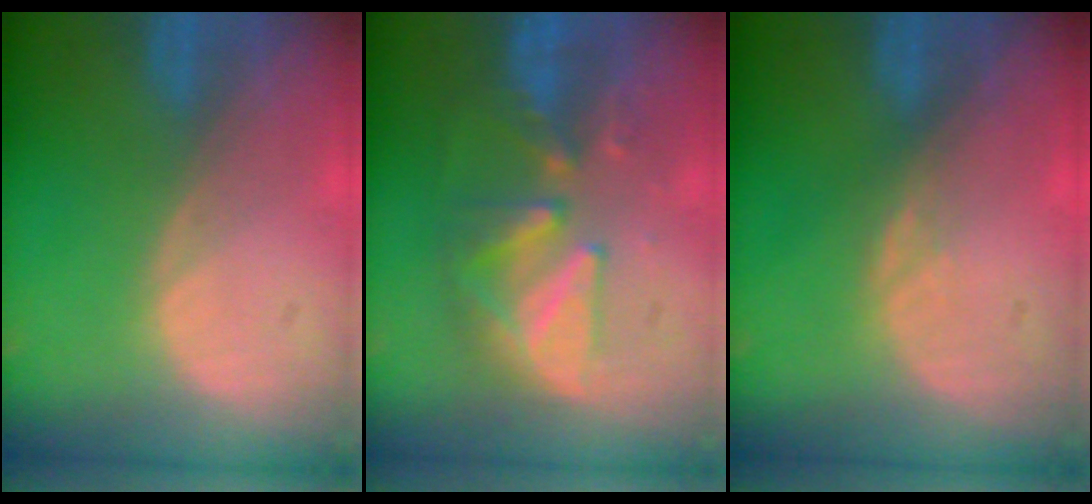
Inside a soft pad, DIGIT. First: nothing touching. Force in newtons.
{"total": 8.0, "press": 7.9, "slide": 1.5}
{"total": 0.9, "press": 0.9, "slide": 0.4}